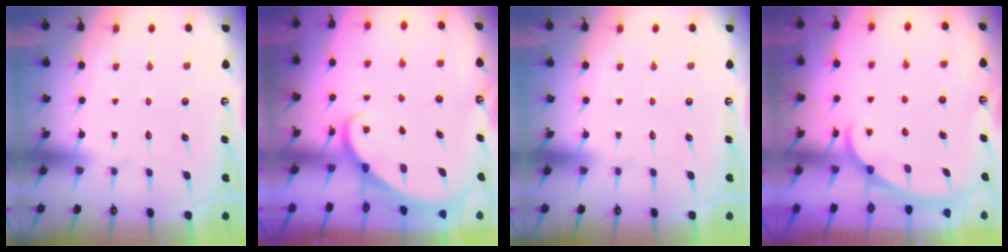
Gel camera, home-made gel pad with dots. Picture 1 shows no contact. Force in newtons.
{"total": 1.9, "press": 1.8, "slide": 0.2}
{"total": 0.0}
{"total": 1.7, "press": 1.7, "slide": 0.2}